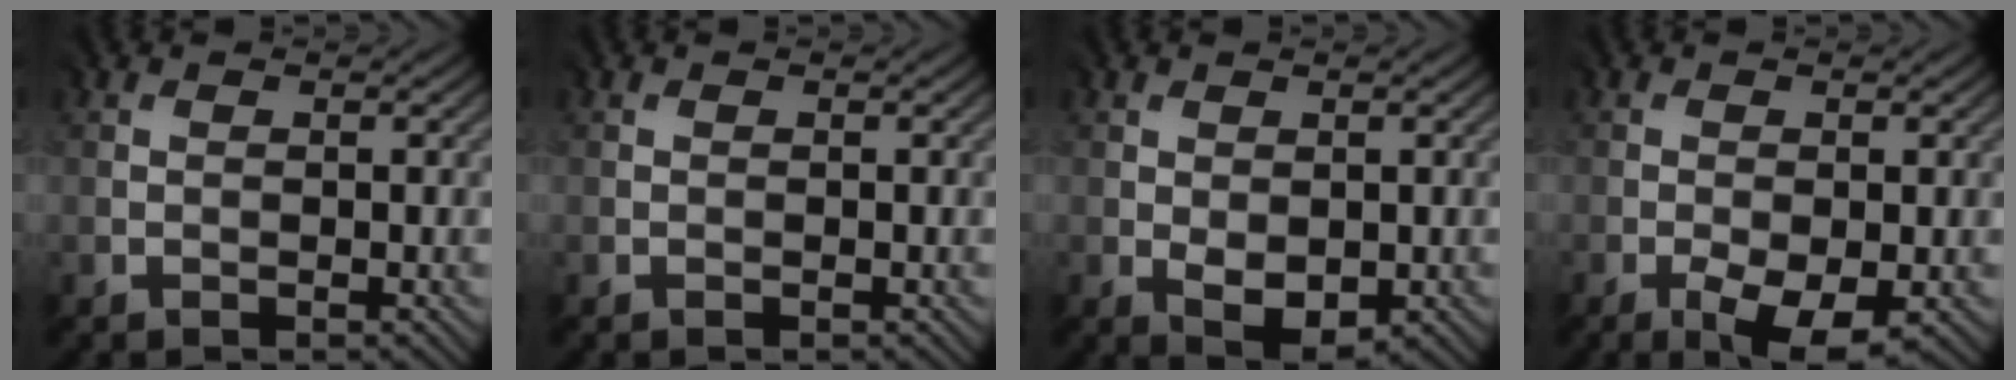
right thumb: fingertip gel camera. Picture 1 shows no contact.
{"total": 0.0}
{"total": 3.4, "force": [-0.6, 2.2, 2.5], "torque": [-0.049, -0.009, -0.004]}
{"total": 5.1, "force": [-2.4, 2.0, 4.0], "torque": [-0.078, -0.013, -0.035]}